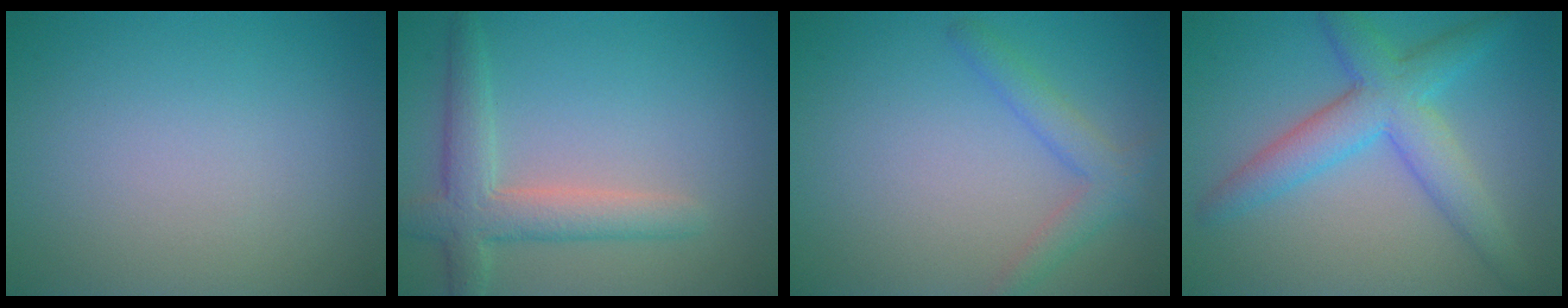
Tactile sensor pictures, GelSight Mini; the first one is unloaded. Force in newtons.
{"total": 4.2, "press": 4.2, "slide": 0.3}
{"total": 2.5, "press": 2.5, "slide": 0.3}
{"total": 5.6, "press": 5.6, "slide": 0.1}